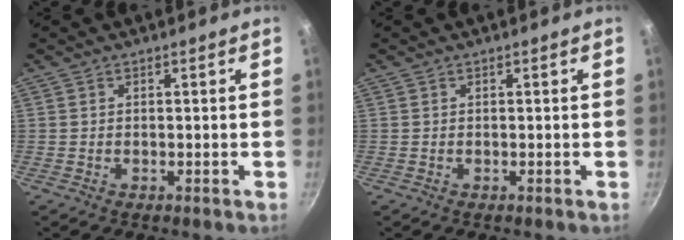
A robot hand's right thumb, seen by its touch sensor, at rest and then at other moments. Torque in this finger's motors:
{"motor_torque": [0.00, 0.00, 0.18, 0.14, 0.00]}